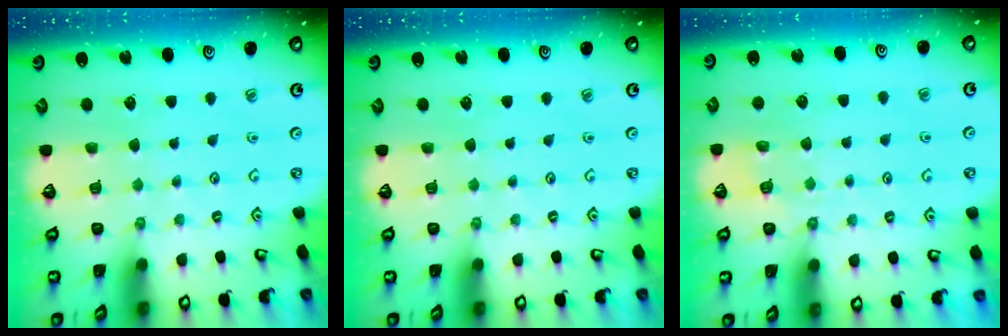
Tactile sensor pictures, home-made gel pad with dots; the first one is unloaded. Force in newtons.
{"total": 0.0}
{"total": 3.0, "press": 2.6, "slide": 1.5}